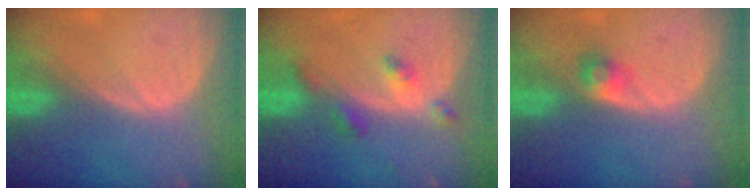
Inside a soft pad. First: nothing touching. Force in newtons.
{"total": 4.2, "press": 3.9, "slide": 1.6}
{"total": 2.4, "press": 2.3, "slide": 0.9}